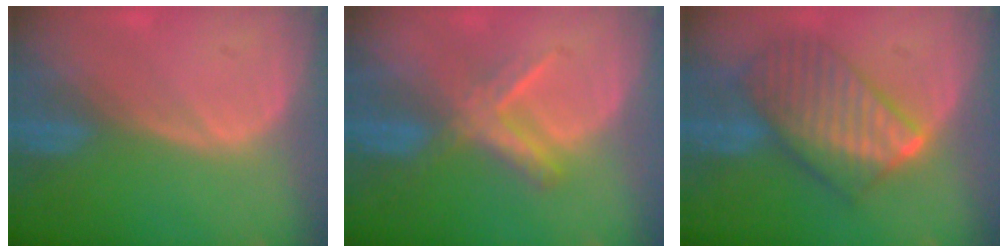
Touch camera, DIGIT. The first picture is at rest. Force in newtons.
{"total": 5.5, "press": 5.4, "slide": 1.1}
{"total": 9.8, "press": 9.8, "slide": 0.9}